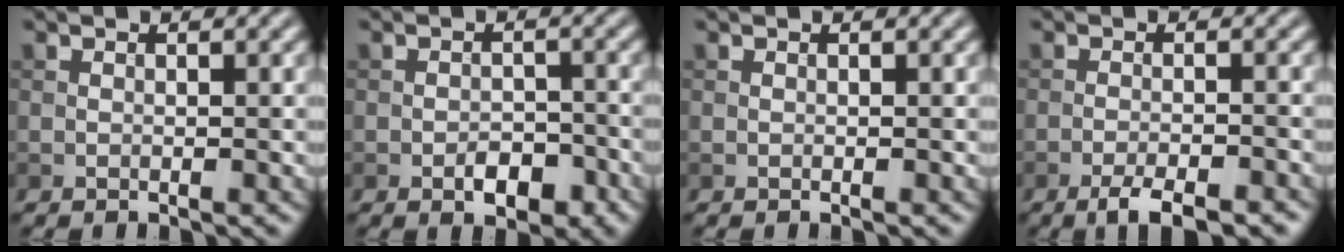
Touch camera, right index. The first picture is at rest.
{"total": 3.0, "force": [-1.5, 1.7, 2.0], "torque": [-0.026, 0.002, -0.024]}
{"total": 0.0}
{"total": 3.9, "force": [-2.8, 0.8, 2.6], "torque": [-0.047, -0.003, -0.045]}